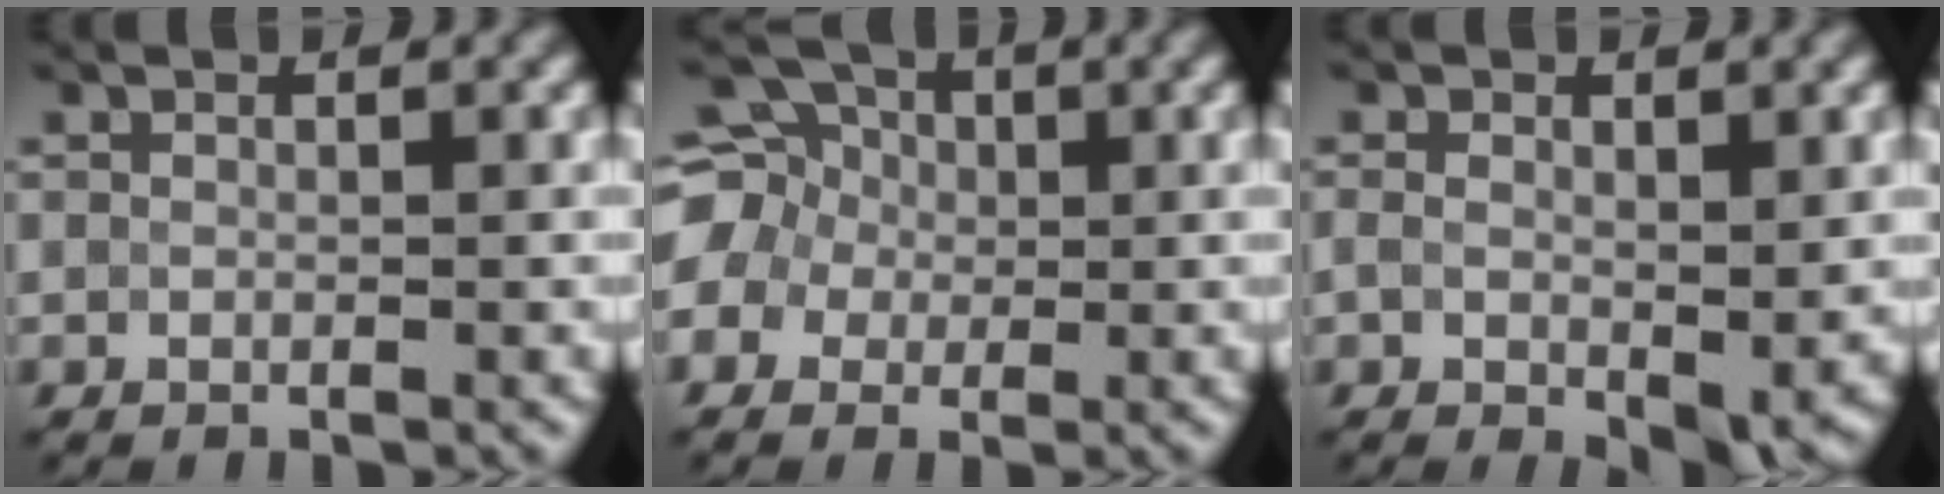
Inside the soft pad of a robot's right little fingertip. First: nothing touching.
{"total": 7.5, "force": [-0.1, 6.9, 3.0], "torque": [-0.079, 0.044, -0.042]}
{"total": 4.0, "force": [-0.6, 2.2, 3.4], "torque": [-0.065, -0.009, 0.002]}